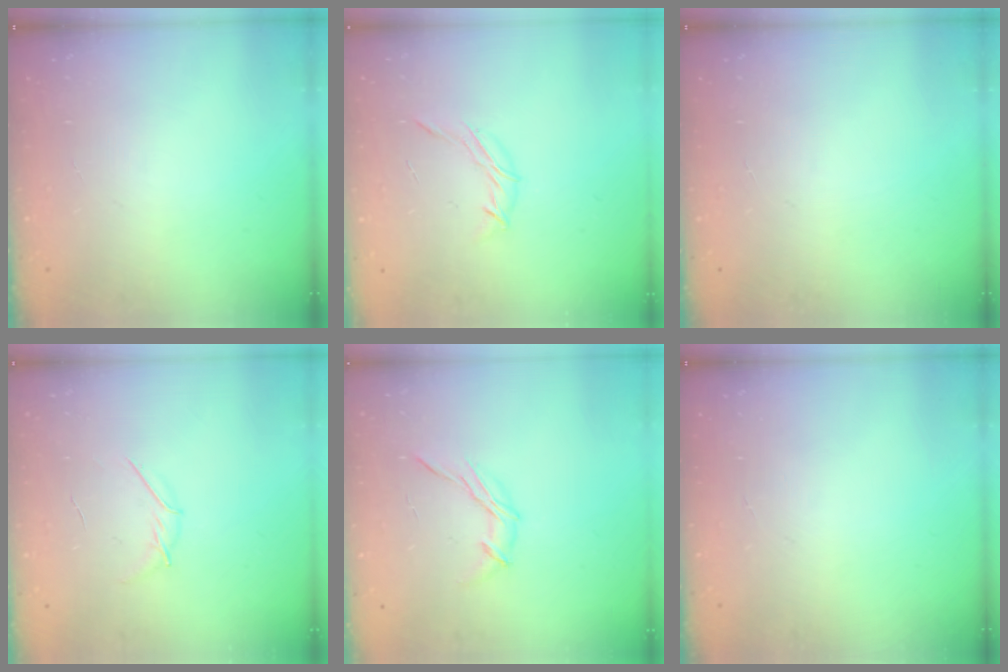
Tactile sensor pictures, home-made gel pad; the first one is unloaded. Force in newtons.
{"total": 6.9, "press": 6.7, "slide": 1.7}
{"total": 0.0}
{"total": 3.9, "press": 3.7, "slide": 1.1}
{"total": 6.3, "press": 6.3, "slide": 0.3}
{"total": 0.0}